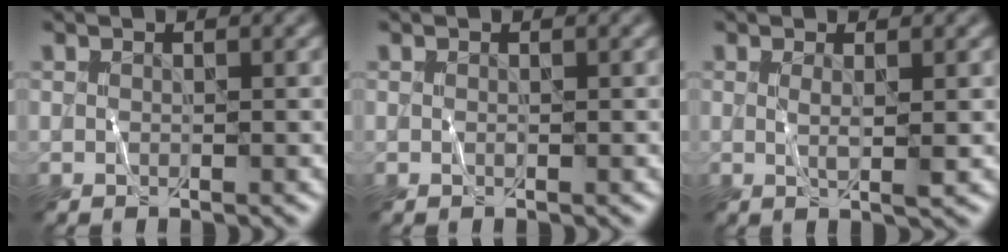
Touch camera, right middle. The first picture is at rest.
{"total": 0.0}
{"total": 1.6, "force": [0.3, 0.2, 1.6], "torque": [-0.029, -0.002, 0.004]}